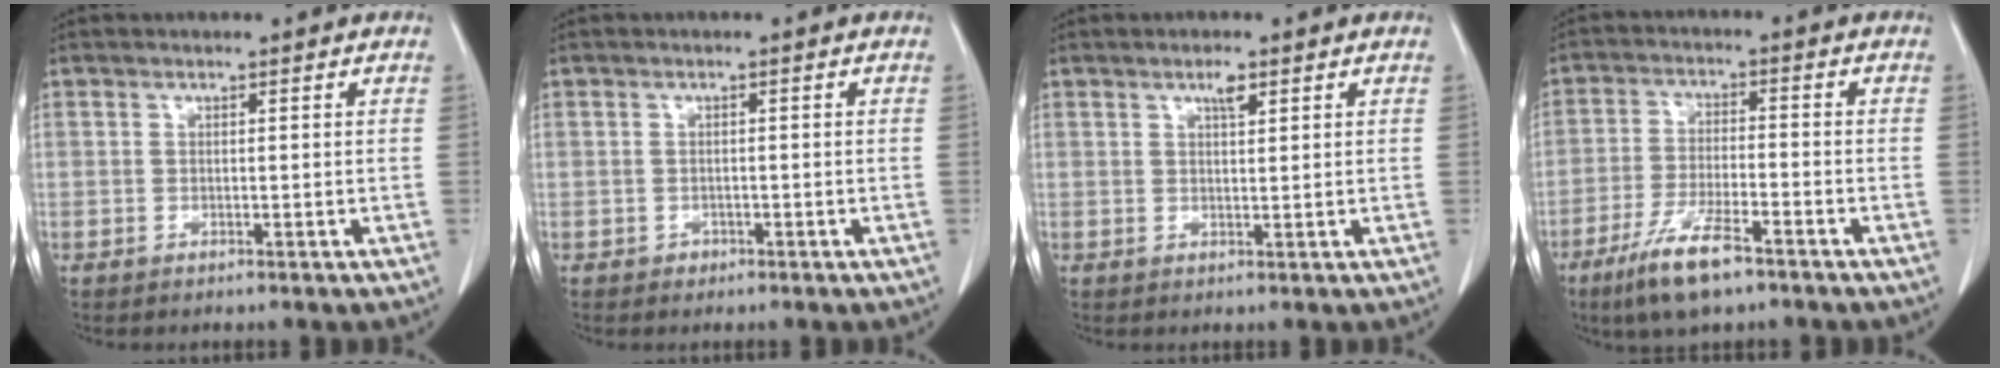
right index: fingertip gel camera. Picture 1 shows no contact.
{"total": 1.8, "force": [-0.7, 1.5, 0.6], "torque": [-0.011, 0.006, -0.005]}
{"total": 2.4, "force": [1.4, 0.8, 1.8], "torque": [-0.036, 0.000, 0.025]}
{"total": 9.8, "force": [-6.4, 2.2, 7.1], "torque": [-0.142, -0.017, -0.112]}